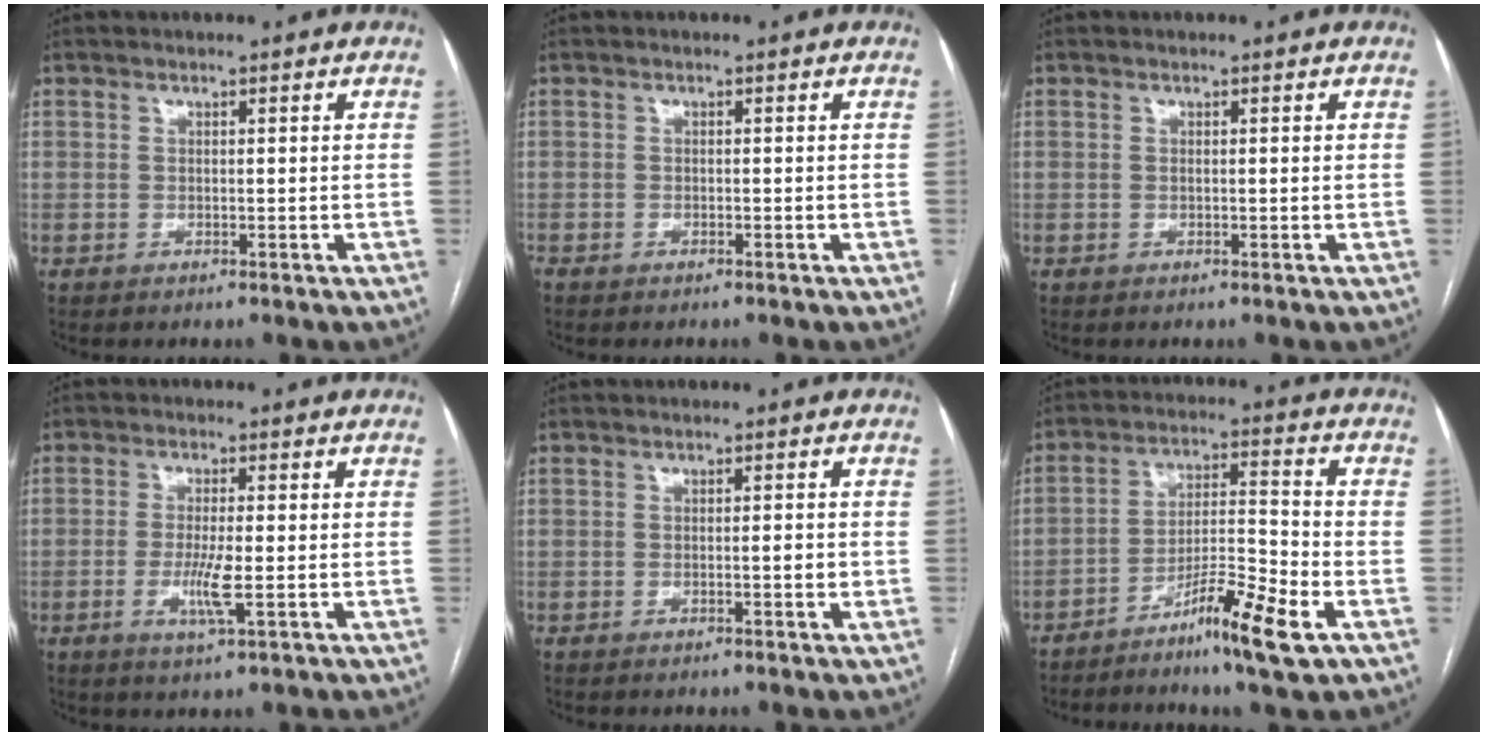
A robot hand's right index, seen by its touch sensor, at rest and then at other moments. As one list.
[{"total": 0.8, "force": [-0.7, 0.3, 0.2], "torque": [-0.006, 0.000, -0.013]}, {"total": 0.0}, {"total": 4.9, "force": [-1.1, 0.3, 4.7], "torque": [-0.097, -0.010, -0.019]}, {"total": 1.5, "force": [-0.4, 0.3, 1.5], "torque": [-0.024, 0.000, -0.007]}, {"total": 10.7, "force": [-6.0, 0.2, 8.8], "torque": [-0.156, -0.010, -0.107]}]